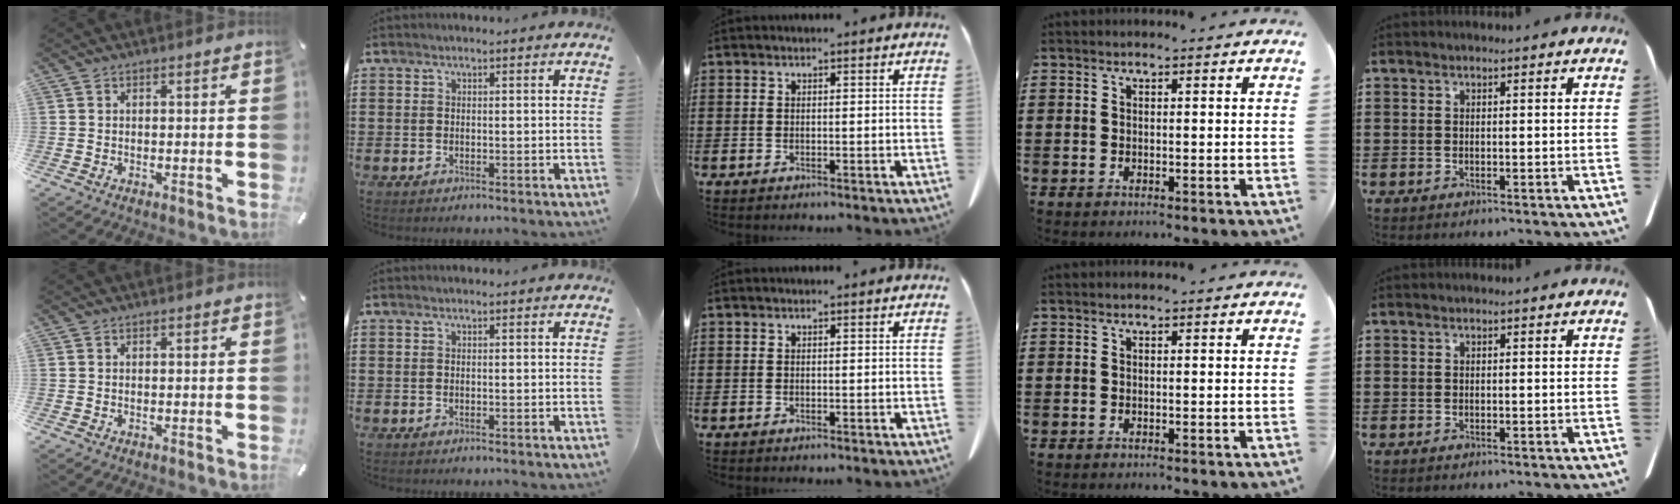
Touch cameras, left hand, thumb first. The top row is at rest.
{}